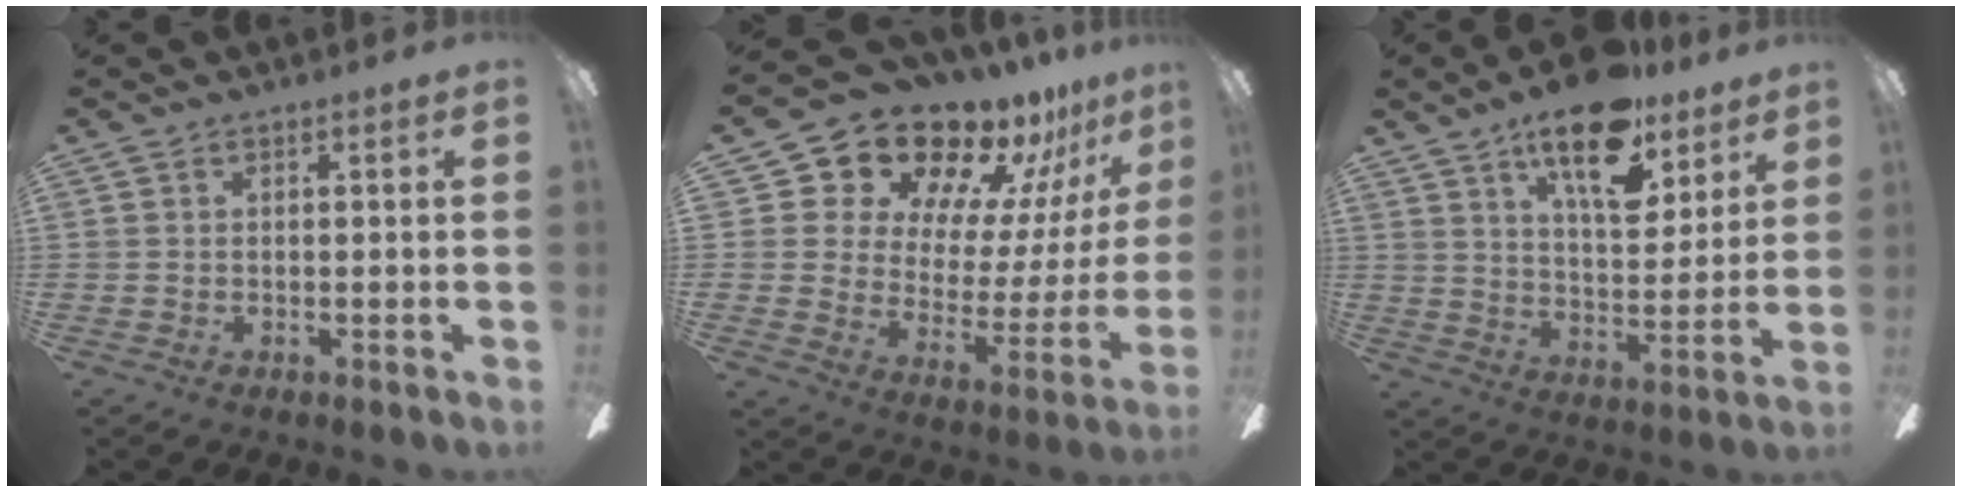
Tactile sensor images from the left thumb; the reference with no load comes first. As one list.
[{"total": 16.2, "force": [14.0, 7.4, 3.4], "torque": [-0.078, -0.123, 0.255]}, {"total": 17.0, "force": [11.5, 7.2, 10.2], "torque": [-0.164, -0.057, 0.196]}]